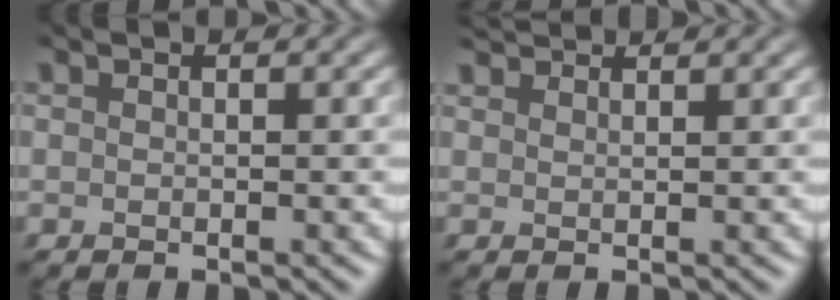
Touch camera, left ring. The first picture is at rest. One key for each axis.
{"total": 2.9, "fx": 2.8, "fy": 0.3, "fz": 0.7, "tx": -0.013, "ty": 0.005, "tz": 0.037}